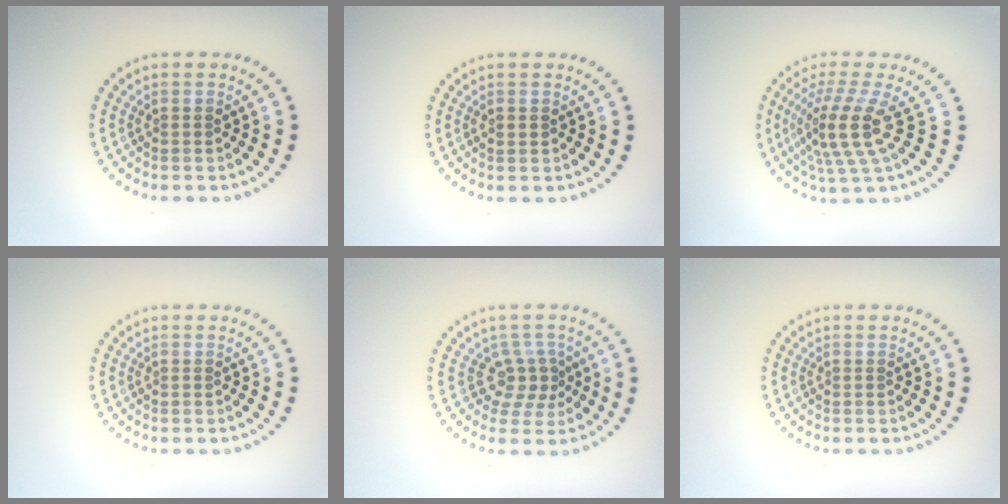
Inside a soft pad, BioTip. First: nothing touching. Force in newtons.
{"total": 0.9, "press": 0.9, "slide": 0.1}
{"total": 4.6, "press": 3.5, "slide": 3.0}
{"total": 0.0}
{"total": 2.8, "press": 2.0, "slide": 1.9}
{"total": 0.0}